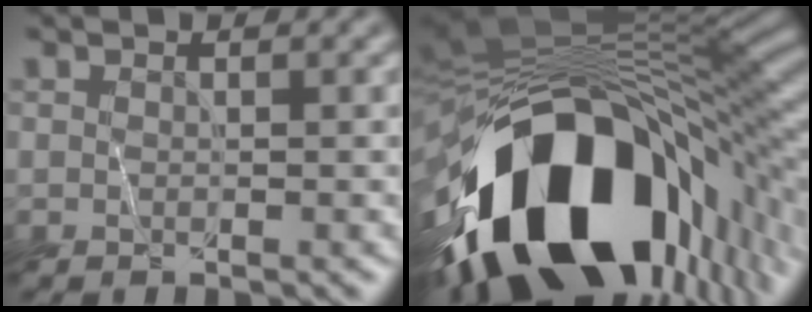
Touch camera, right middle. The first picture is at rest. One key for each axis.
{"total": 17.2, "fx": -6.6, "fy": 8.7, "fz": 13.3, "tx": -0.228, "ty": -0.038, "tz": -0.092}